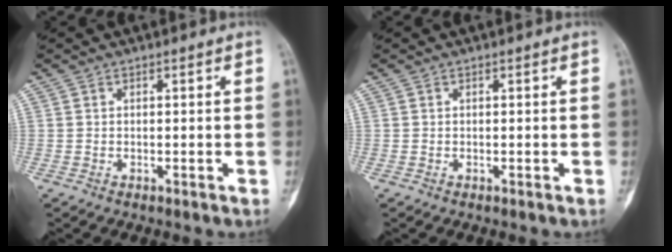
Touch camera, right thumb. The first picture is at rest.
{"total": 0.0}